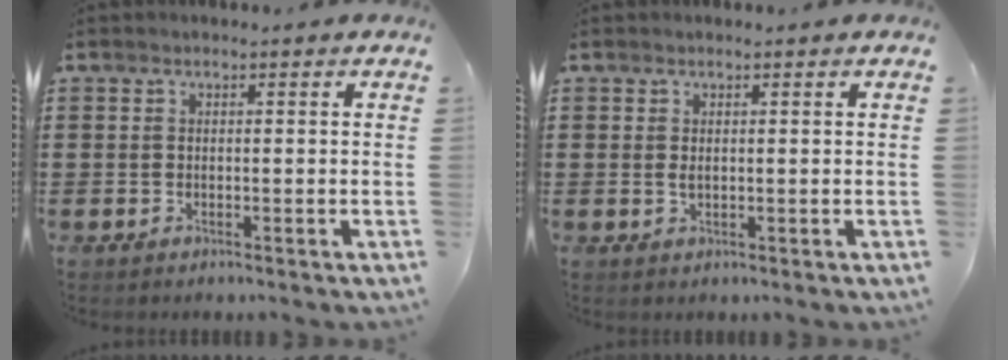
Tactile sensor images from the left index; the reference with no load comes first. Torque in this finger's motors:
{"motor_torque": [0.41, 0.18, 0.17, 0.04]}